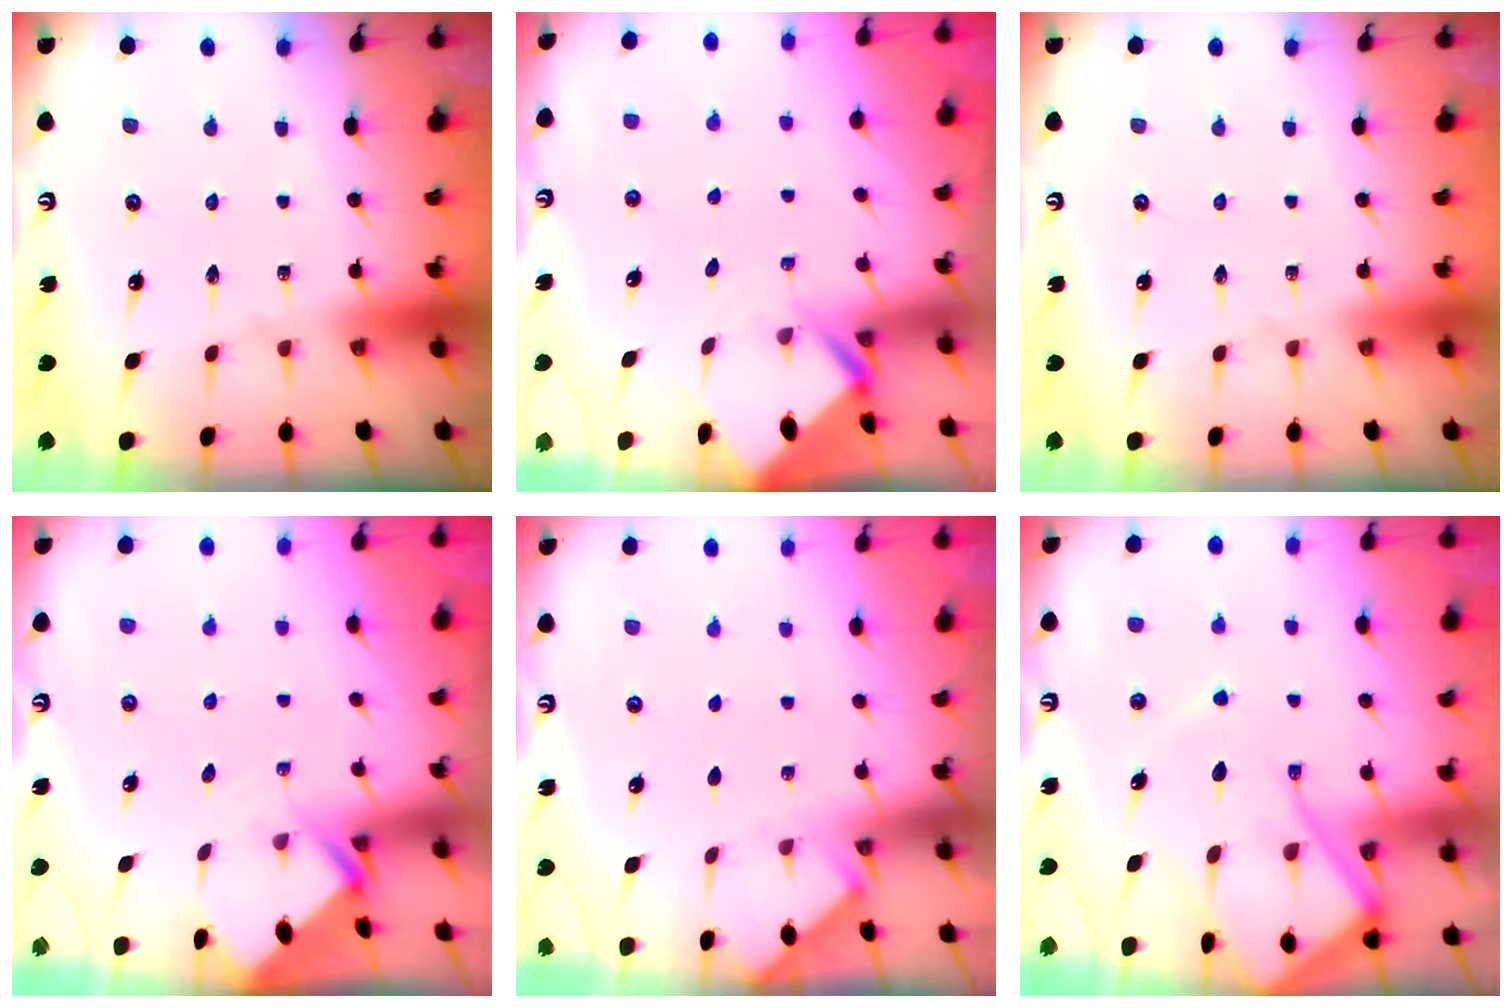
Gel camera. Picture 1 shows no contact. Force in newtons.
{"total": 3.1, "press": 3.1, "slide": 0.2}
{"total": 0.0}
{"total": 2.7, "press": 2.7, "slide": 0.2}
{"total": 2.8, "press": 2.7, "slide": 0.4}
{"total": 14.2, "press": 14.2, "slide": 1.4}